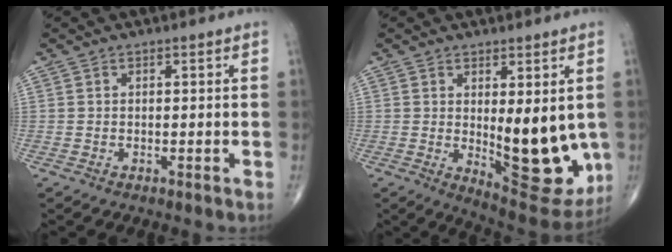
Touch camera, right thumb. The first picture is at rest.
{"total": 14.3, "force": [-0.4, 5.6, 13.2], "torque": [-0.144, -0.035, 0.014]}